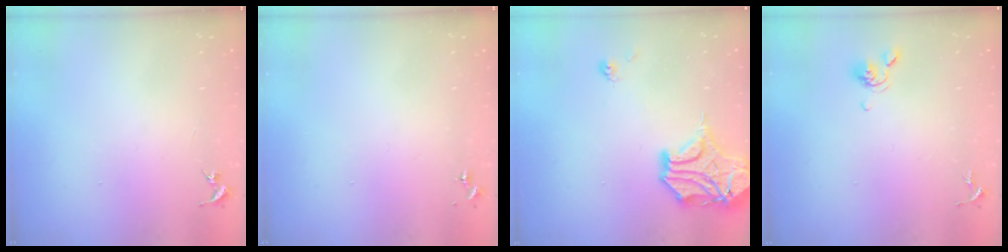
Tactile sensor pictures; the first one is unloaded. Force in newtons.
{"total": 0.0}
{"total": 15.2, "press": 15.1, "slide": 2.2}
{"total": 6.0, "press": 5.9, "slide": 1.2}